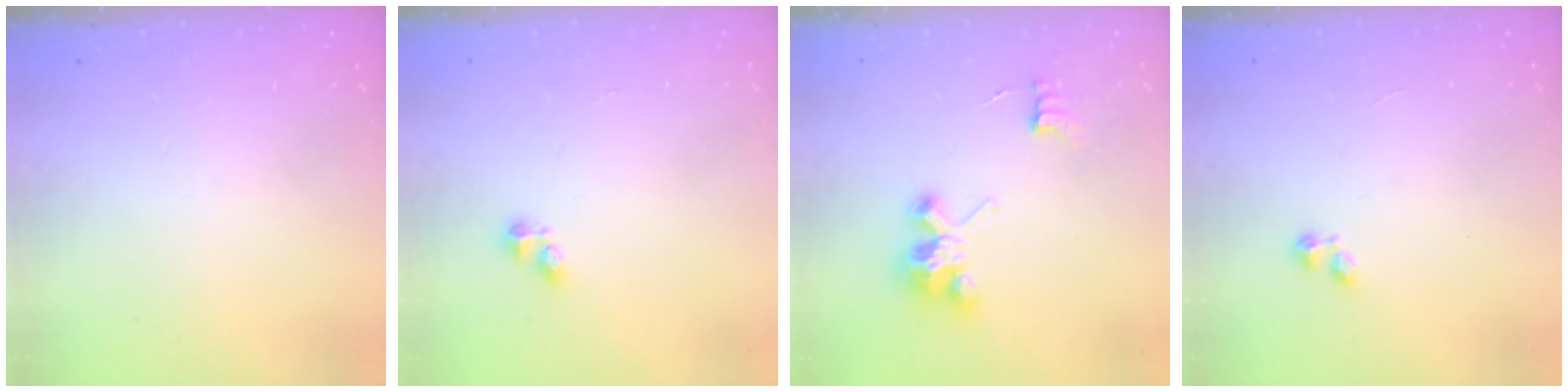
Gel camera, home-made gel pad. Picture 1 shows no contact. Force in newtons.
{"total": 2.9, "press": 2.9, "slide": 0.3}
{"total": 7.9, "press": 7.9, "slide": 0.1}
{"total": 1.7, "press": 1.7, "slide": 0.5}